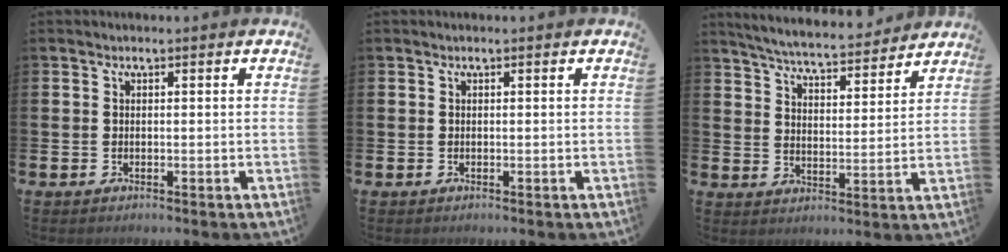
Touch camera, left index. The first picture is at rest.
{"total": 0.0}
{"total": 6.0, "force": [5.8, 0.5, 1.3], "torque": [-0.042, -0.043, 0.098]}